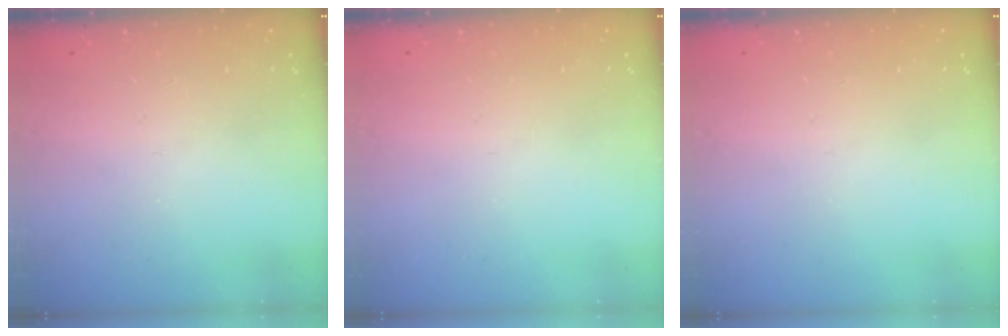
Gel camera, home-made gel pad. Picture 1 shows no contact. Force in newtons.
{"total": 0.0}
{"total": 0.0}